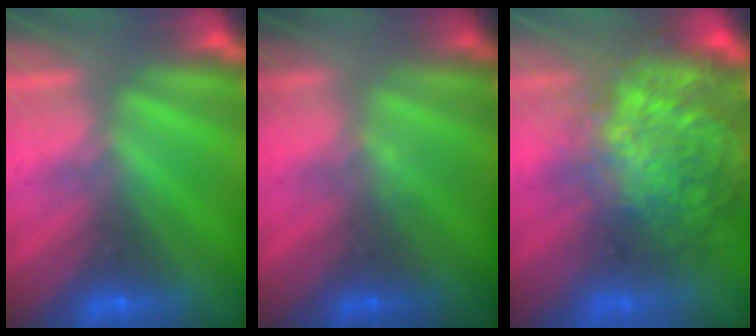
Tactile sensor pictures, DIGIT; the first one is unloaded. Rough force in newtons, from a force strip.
{"total": 1.3}
{"total": 8.9}